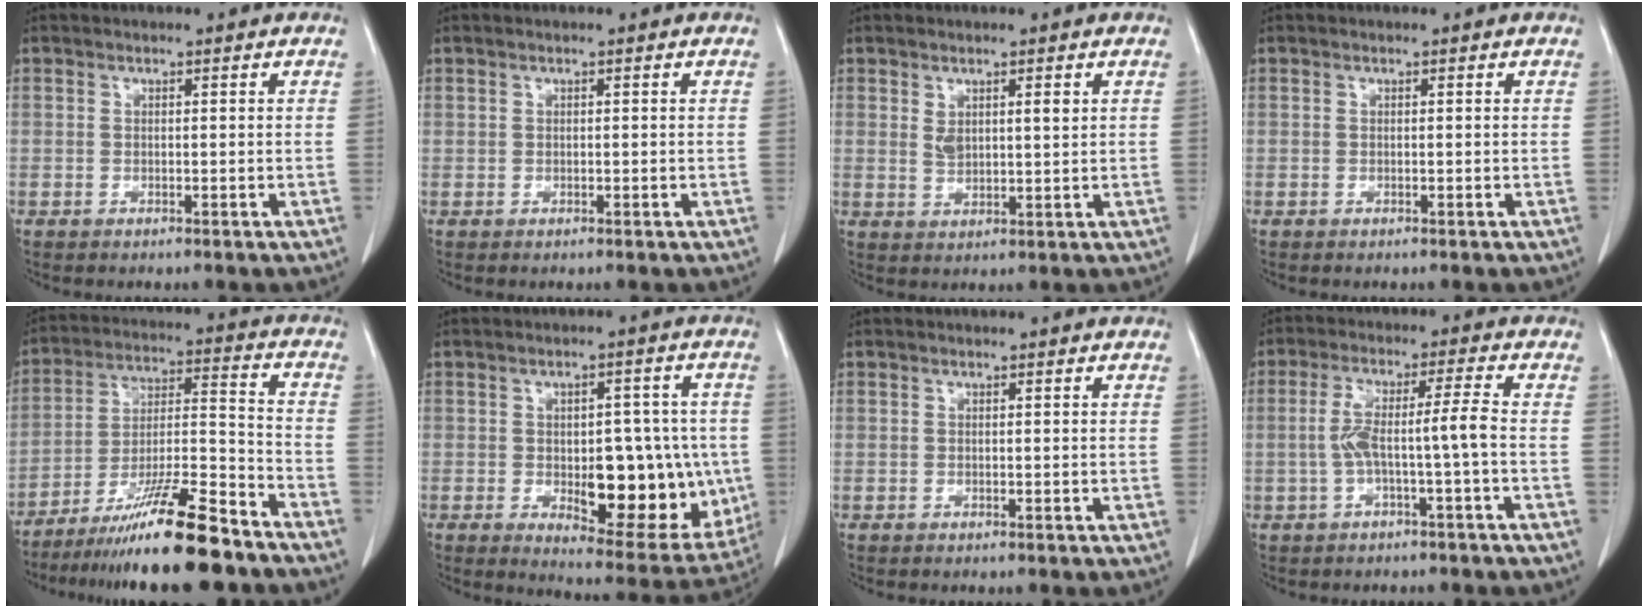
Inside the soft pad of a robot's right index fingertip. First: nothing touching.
{"total": 0.0}
{"total": 3.4, "force": [1.4, 1.4, 2.7], "torque": [-0.052, 0.004, 0.032]}
{"total": 0.0}
{"total": 16.8, "force": [-13.2, 0.4, 10.4], "torque": [-0.193, -0.015, -0.224]}
{"total": 15.8, "force": [-2.2, 6.7, 14.2], "torque": [-0.172, 0.002, -0.008]}
{"total": 0.0}
{"total": 6.2, "force": [-1.3, -0.3, 6.0], "torque": [-0.121, 0.024, -0.019]}